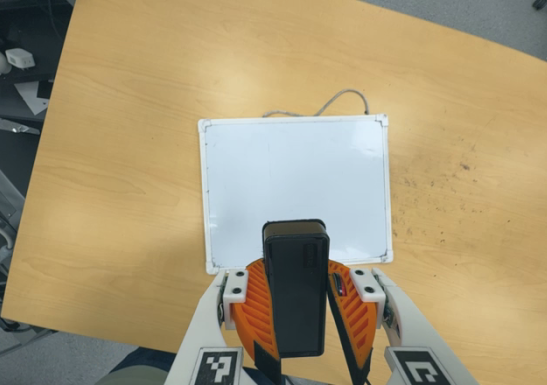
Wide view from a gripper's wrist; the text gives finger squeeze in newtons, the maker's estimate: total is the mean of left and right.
{"total": 9.7, "left": 9.9, "right": 9.5}